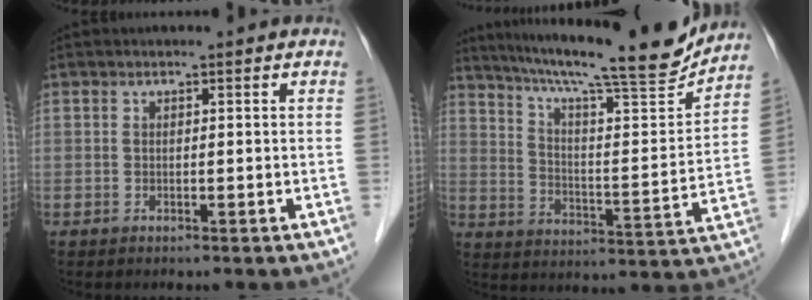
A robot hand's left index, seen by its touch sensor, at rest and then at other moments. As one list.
[{"total": 21.3, "force": [18.8, 1.2, 10.0], "torque": [-0.169, -0.021, 0.274]}]